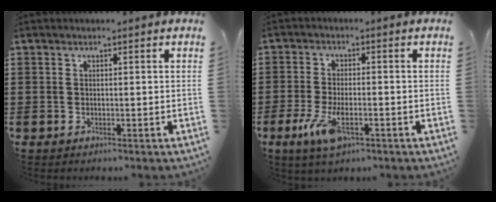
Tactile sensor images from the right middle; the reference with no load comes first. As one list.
[{"total": 6.5, "force": [-2.6, 2.5, 5.4], "torque": [-0.123, -0.012, -0.049]}]